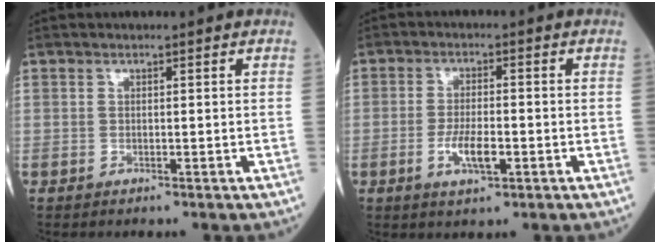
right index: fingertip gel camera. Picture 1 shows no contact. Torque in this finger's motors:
{"motor_torque": [0.98, -0.27, 0.43, 0.11]}